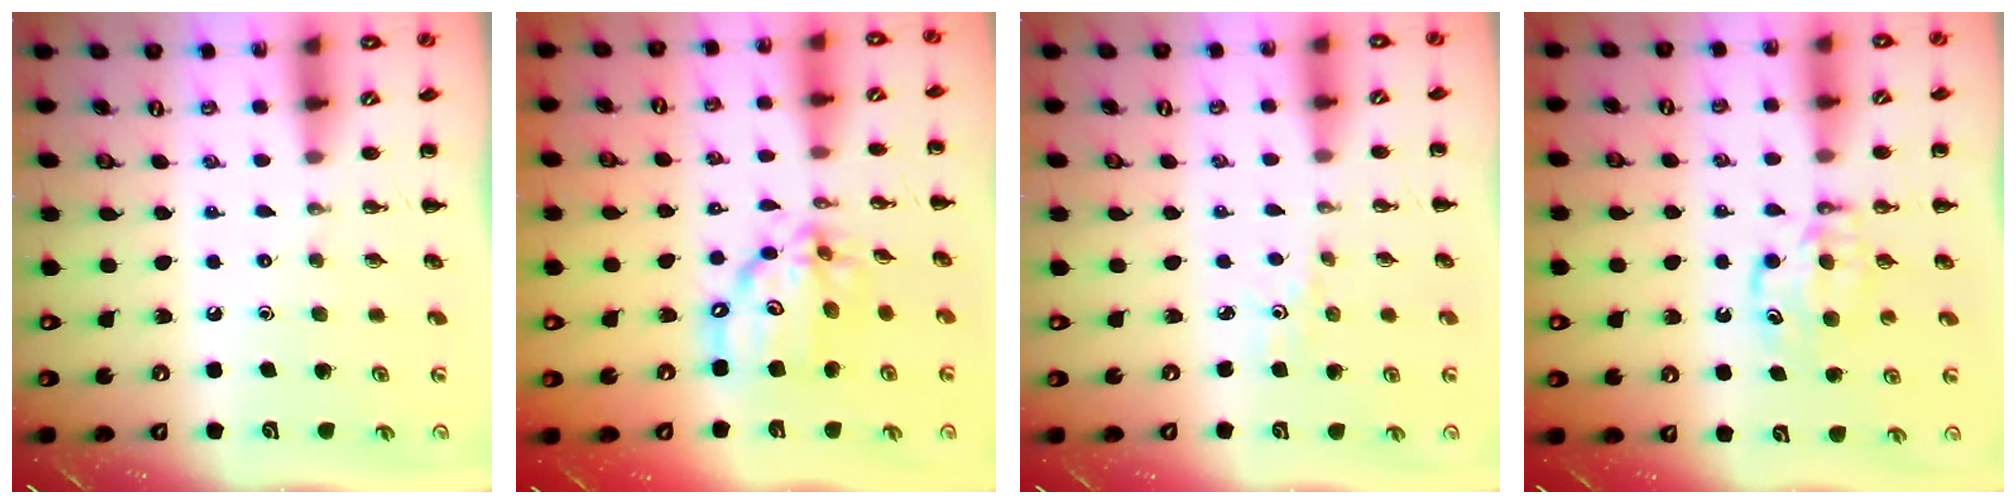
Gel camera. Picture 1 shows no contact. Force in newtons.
{"total": 14.0, "press": 13.4, "slide": 3.8}
{"total": 1.7, "press": 1.7, "slide": 0.4}
{"total": 6.2, "press": 6.2, "slide": 0.7}